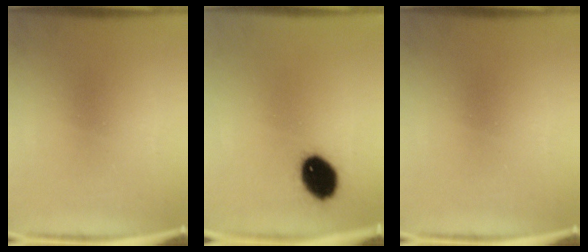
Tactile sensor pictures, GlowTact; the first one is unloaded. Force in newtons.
{"total": 10.6}
{"total": 0.0}